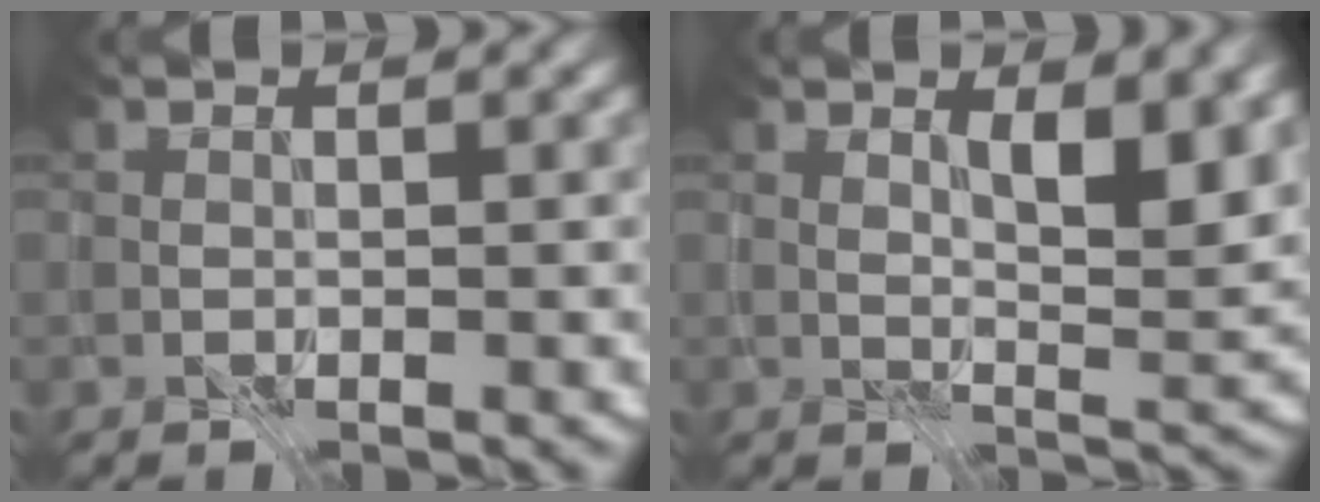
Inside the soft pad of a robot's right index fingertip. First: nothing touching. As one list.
[{"total": 4.1, "force": [1.9, 1.1, 3.4], "torque": [-0.059, -0.006, 0.035]}]